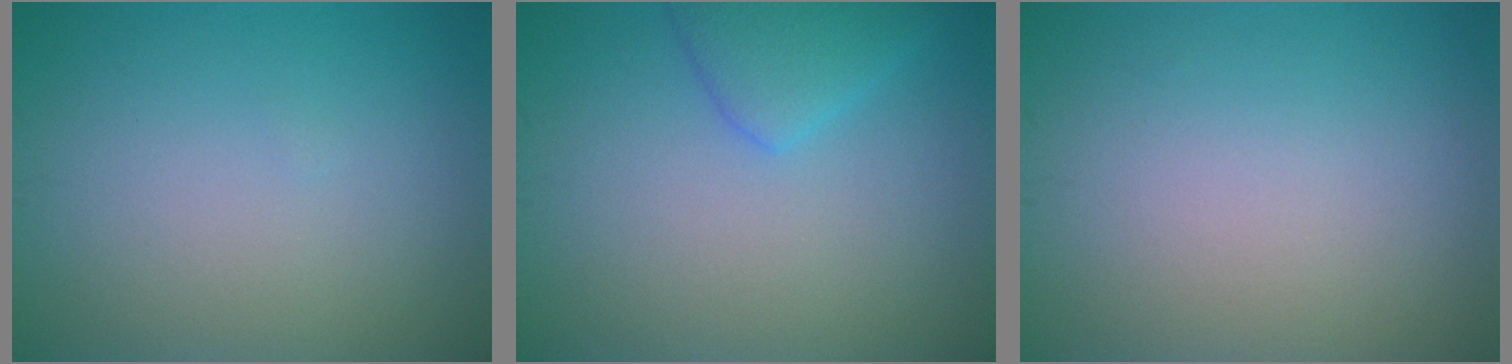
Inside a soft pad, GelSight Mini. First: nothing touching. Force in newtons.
{"total": 2.8, "press": 2.8, "slide": 0.2}
{"total": 0.0}